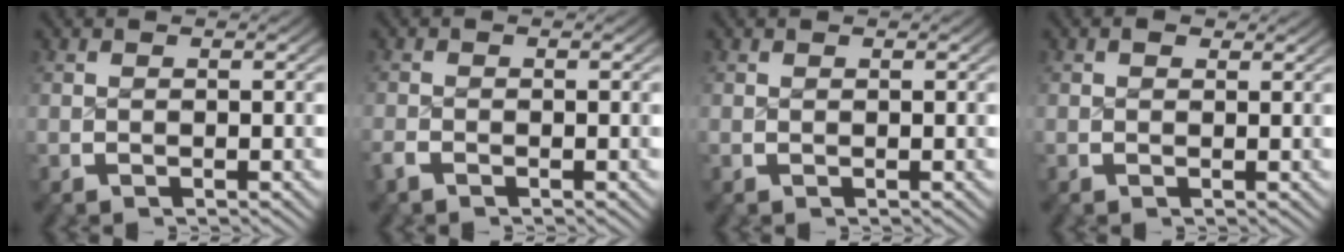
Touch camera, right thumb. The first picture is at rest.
{"total": 1.1, "force": [-0.9, 0.5, 0.3], "torque": [-0.007, -0.002, -0.022]}
{"total": 0.0}
{"total": 1.2, "force": [0.9, 0.6, 0.4], "torque": [-0.002, -0.001, 0.013]}